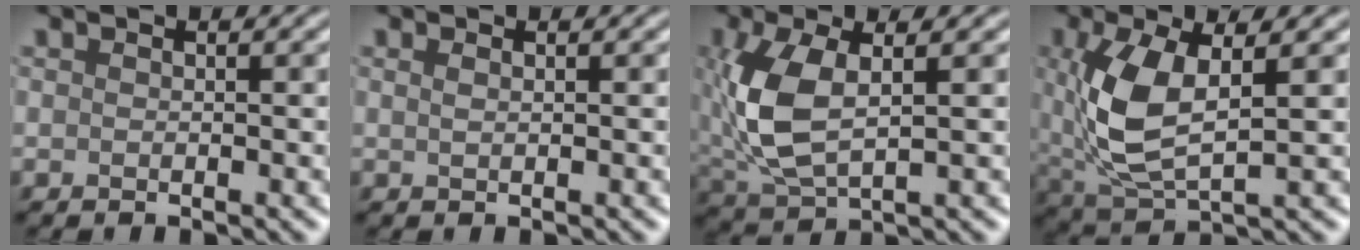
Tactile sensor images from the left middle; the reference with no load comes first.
{"total": 0.8, "force": [0.4, 0.3, 0.5], "torque": [-0.011, -0.001, 0.006]}
{"total": 6.6, "force": [0.8, 3.3, 5.7], "torque": [-0.145, 0.001, 0.019]}
{"total": 7.1, "force": [1.1, 3.3, 6.2], "torque": [-0.150, -0.008, 0.027]}